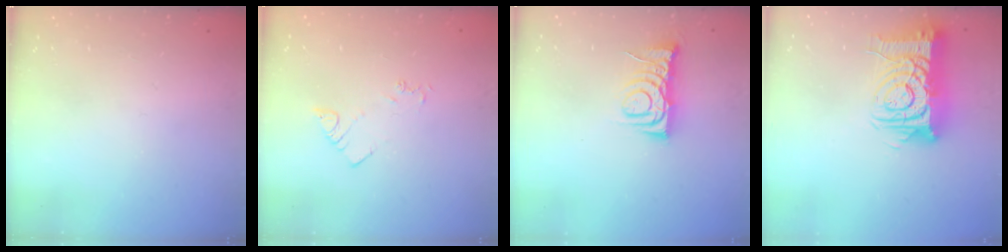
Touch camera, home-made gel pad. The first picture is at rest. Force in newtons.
{"total": 2.3, "press": 2.3, "slide": 0.3}
{"total": 6.8, "press": 6.8, "slide": 0.6}
{"total": 14.6, "press": 14.5, "slide": 1.7}